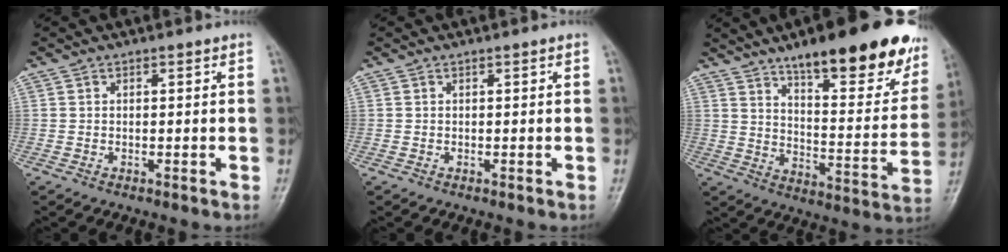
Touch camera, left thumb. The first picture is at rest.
{"total": 0.0}
{"total": 25.7, "force": [16.4, 7.5, 18.3], "torque": [-0.208, -0.065, 0.235]}